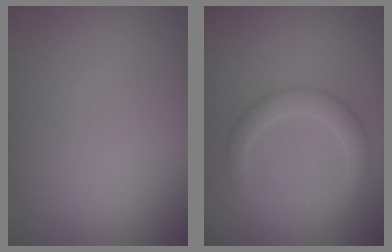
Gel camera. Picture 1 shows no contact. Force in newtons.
{"total": 2.6, "press": 2.6, "slide": 0.1}